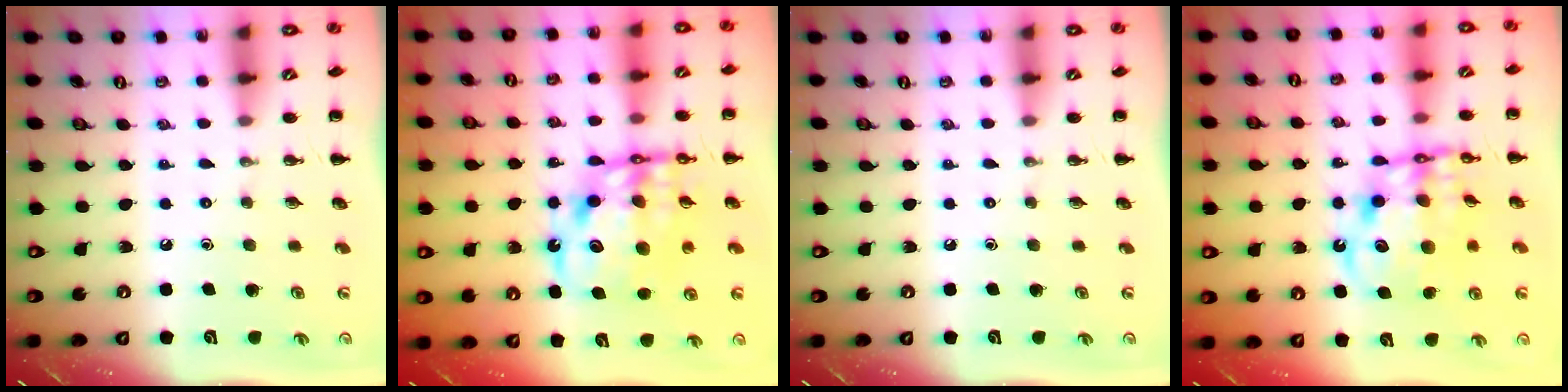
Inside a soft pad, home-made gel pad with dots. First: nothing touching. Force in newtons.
{"total": 14.5, "press": 14.1, "slide": 3.6}
{"total": 0.0}
{"total": 13.7, "press": 13.2, "slide": 3.4}